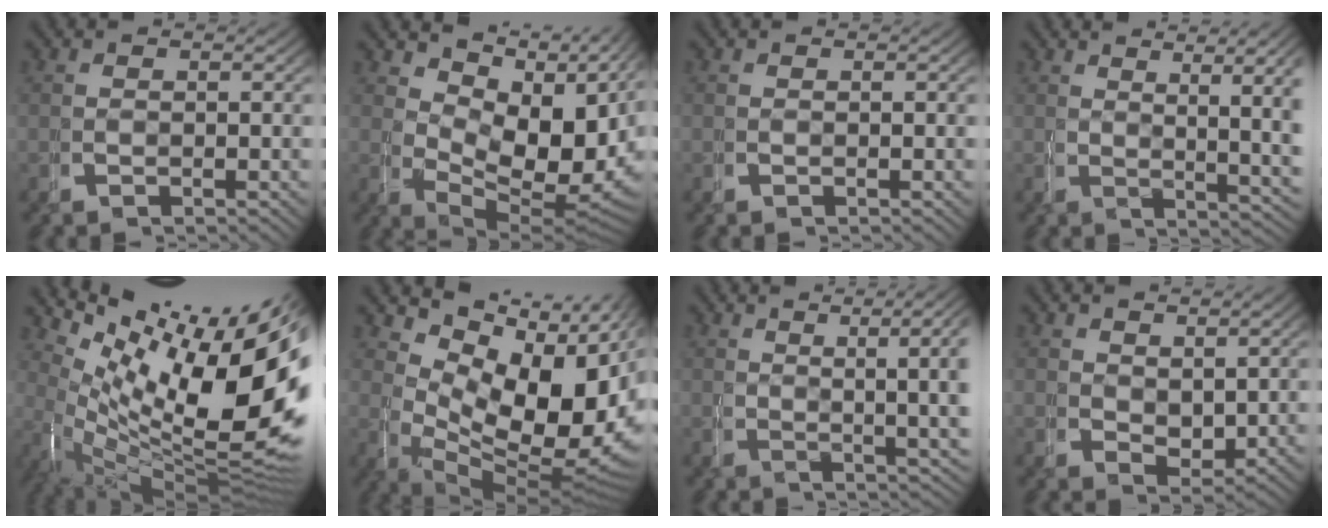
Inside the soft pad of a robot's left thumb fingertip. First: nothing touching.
{"total": 16.1, "force": [1.7, 10.4, 12.1], "torque": [-0.184, -0.029, 0.041]}
{"total": 0.0}
{"total": 6.1, "force": [1.1, 2.8, 5.4], "torque": [-0.084, -0.009, 0.026]}
{"total": 21.4, "force": [0.4, 12.7, 17.2], "torque": [-0.274, -0.062, 0.040]}
{"total": 18.7, "force": [0.8, 12.2, 14.2], "torque": [-0.218, -0.030, 0.021]}
{"total": 7.5, "force": [1.7, 3.3, 6.6], "torque": [-0.081, 0.003, 0.030]}
{"total": 2.1, "force": [0.9, 1.3, 1.4], "torque": [-0.018, -0.009, 0.021]}